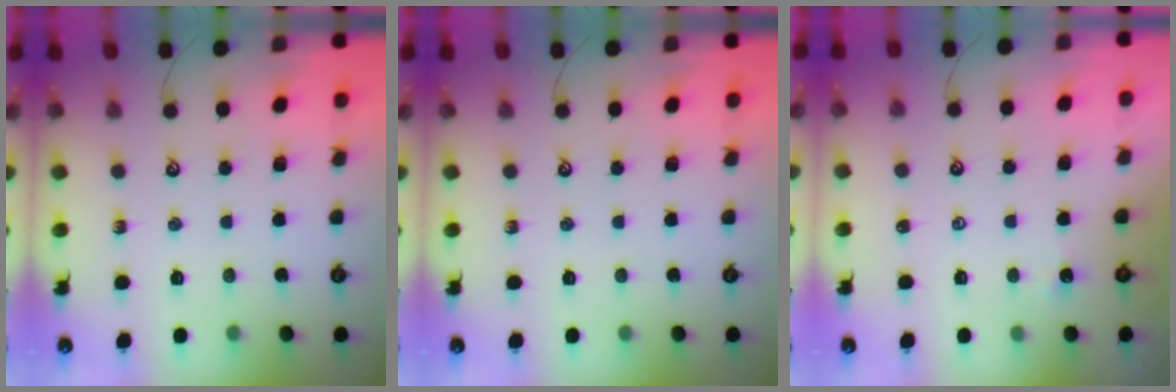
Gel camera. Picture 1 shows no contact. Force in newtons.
{"total": 0.0}
{"total": 0.7, "press": 0.5, "slide": 0.6}